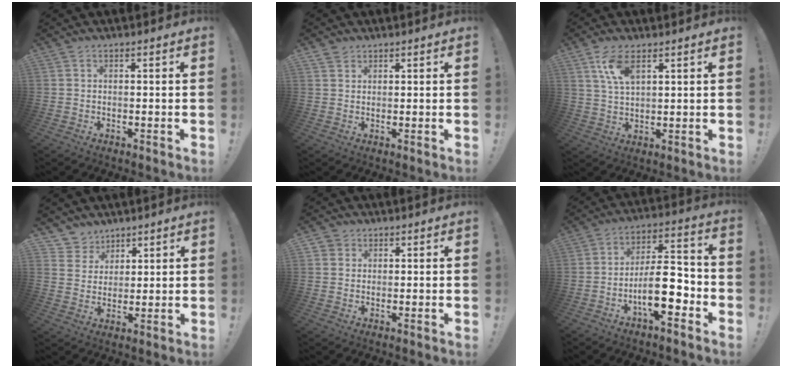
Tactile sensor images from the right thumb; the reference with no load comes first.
{"total": 2.1, "force": [1.7, 1.2, 0.2], "torque": [0.001, -0.009, 0.031]}
{"total": 7.5, "force": [4.0, 3.4, 5.4], "torque": [-0.104, -0.011, 0.072]}
{"total": 6.2, "force": [4.5, 4.3, 0.0], "torque": [-0.014, -0.037, 0.092]}
{"total": 2.8, "force": [1.4, 2.4, 0.3], "torque": [-0.004, -0.003, 0.025]}
{"total": 15.9, "force": [-5.6, 6.0, 13.6], "torque": [-0.225, 0.026, -0.089]}